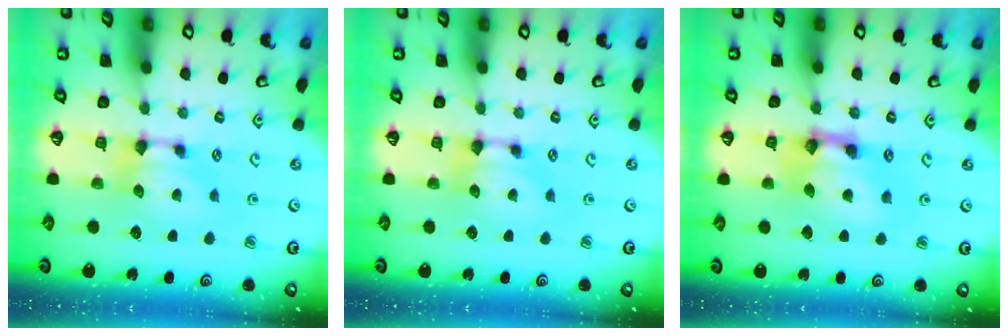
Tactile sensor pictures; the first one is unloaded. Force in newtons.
{"total": 0.0}
{"total": 5.5, "press": 5.5, "slide": 0.4}